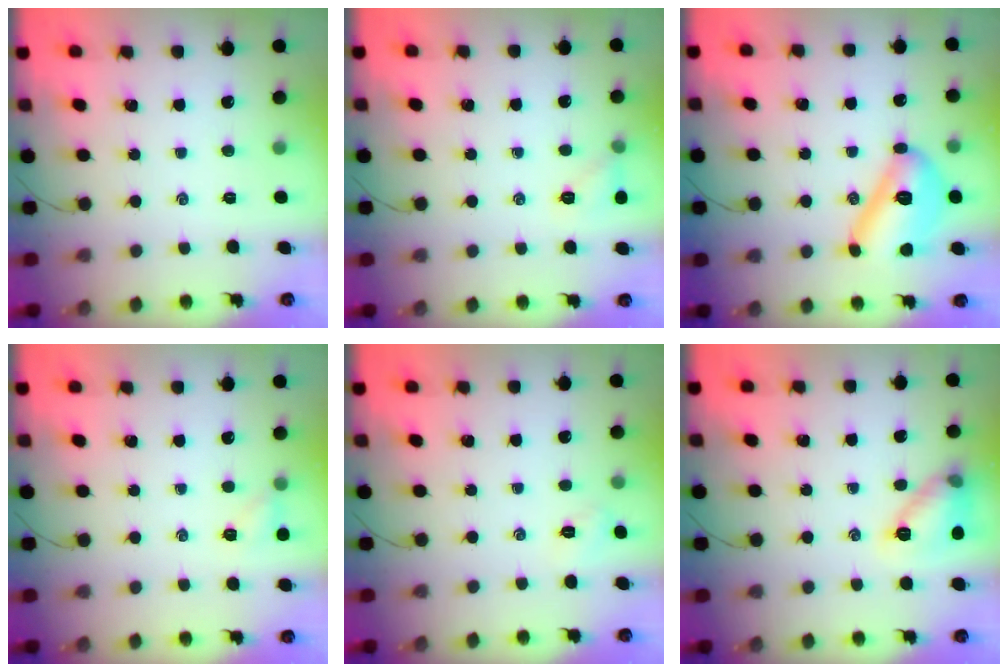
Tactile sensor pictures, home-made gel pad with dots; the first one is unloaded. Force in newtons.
{"total": 6.0, "press": 5.8, "slide": 1.5}
{"total": 14.9, "press": 14.9, "slide": 1.0}
{"total": 4.2, "press": 4.0, "slide": 1.3}
{"total": 2.8, "press": 2.7, "slide": 0.8}
{"total": 11.6, "press": 11.6, "slide": 0.3}